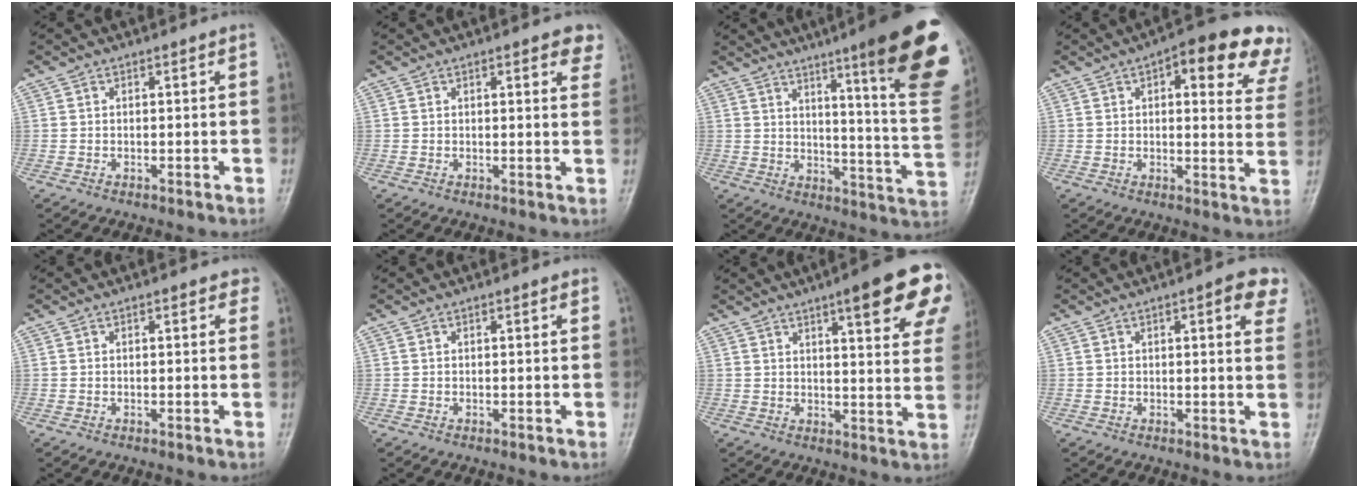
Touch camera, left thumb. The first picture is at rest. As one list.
[{"total": 5.1, "force": [2.8, 1.7, 3.9], "torque": [-0.028, -0.007, 0.027]}, {"total": 23.3, "force": [12.9, 2.7, 19.1], "torque": [-0.225, -0.066, 0.169]}, {"total": 17.5, "force": [9.8, 6.7, 12.8], "torque": [-0.117, -0.019, 0.099]}, {"total": 2.2, "force": [1.1, 1.0, 1.7], "torque": [-0.012, 0.001, 0.008]}, {"total": 1.0, "force": [0.5, 0.2, 0.8], "torque": [-0.013, 0.001, 0.004]}, {"total": 17.3, "force": [9.1, 3.8, 14.2], "torque": [-0.158, -0.028, 0.108]}, {"total": 6.4, "force": [2.8, 1.8, 5.4], "torque": [-0.049, -0.004, 0.027]}]